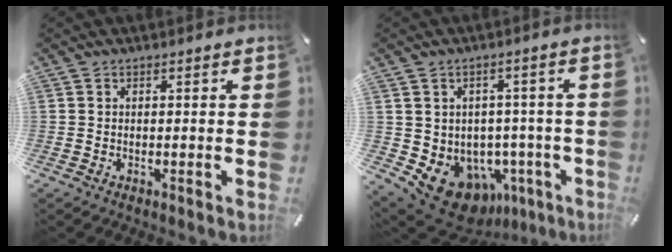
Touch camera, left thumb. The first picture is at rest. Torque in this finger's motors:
{"motor_torque": [0.34, 0.28, 0.64, 0.27, 0.09]}